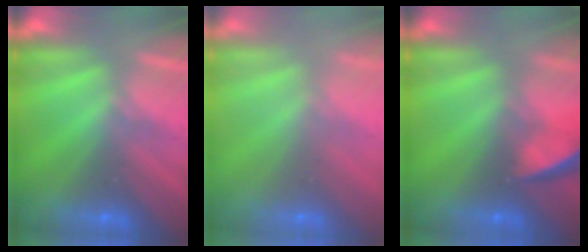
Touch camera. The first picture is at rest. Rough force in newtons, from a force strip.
{"total": 7.9}
{"total": 5.8}